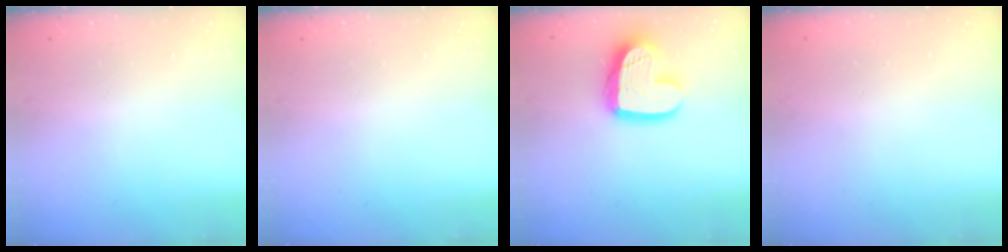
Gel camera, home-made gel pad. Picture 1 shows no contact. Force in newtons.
{"total": 0.0}
{"total": 17.4, "press": 17.4, "slide": 1.6}
{"total": 0.0}